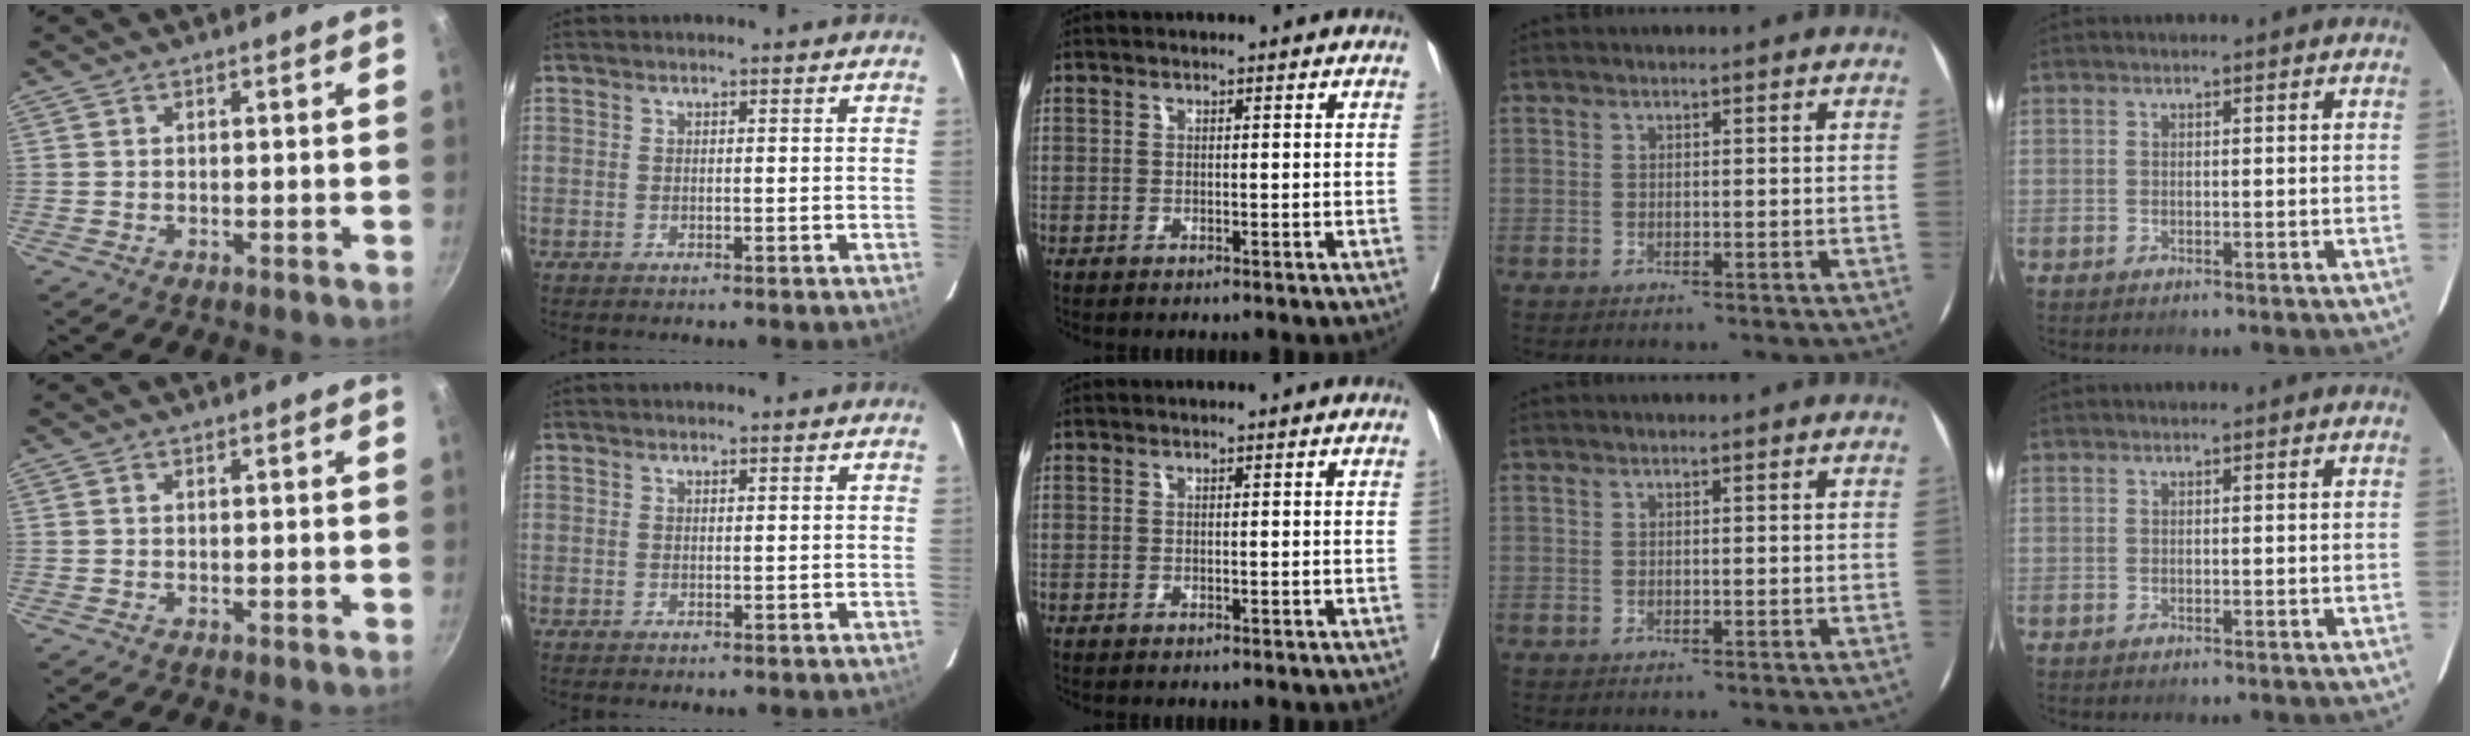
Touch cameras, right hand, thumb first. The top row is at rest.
{}